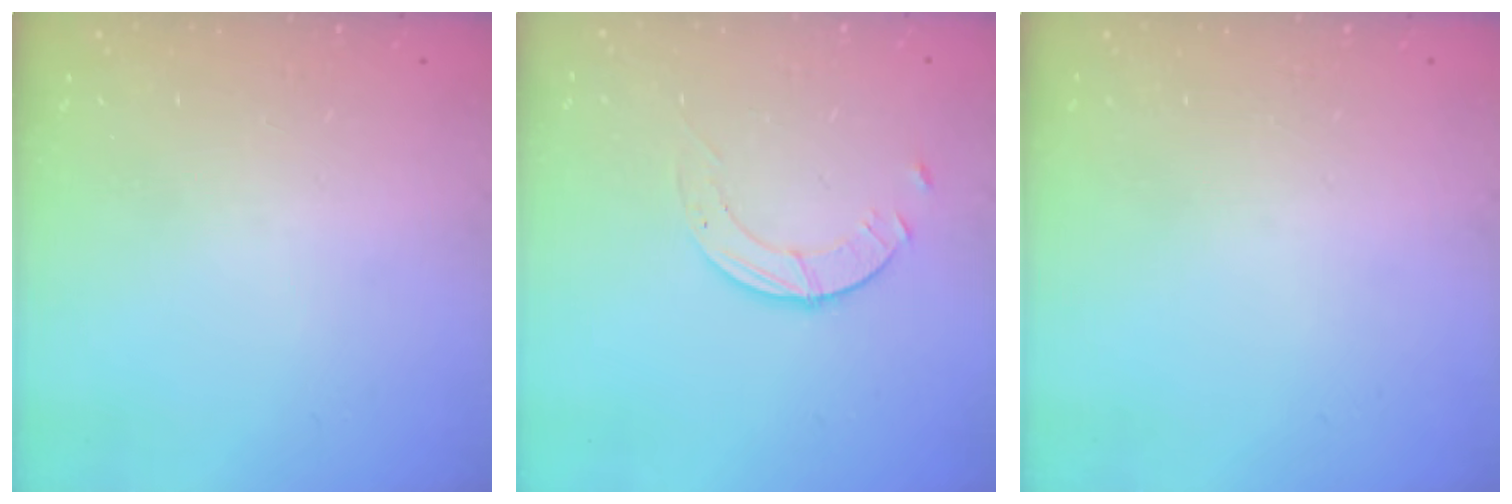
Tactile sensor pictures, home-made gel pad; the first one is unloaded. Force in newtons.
{"total": 2.3, "press": 2.3, "slide": 0.3}
{"total": 0.0}